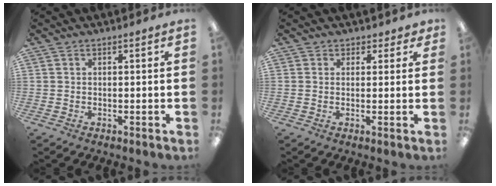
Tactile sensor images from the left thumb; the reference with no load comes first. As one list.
[{"total": 2.0, "force": [1.1, 1.7, 0.2], "torque": [0.011, -0.002, 0.018]}]